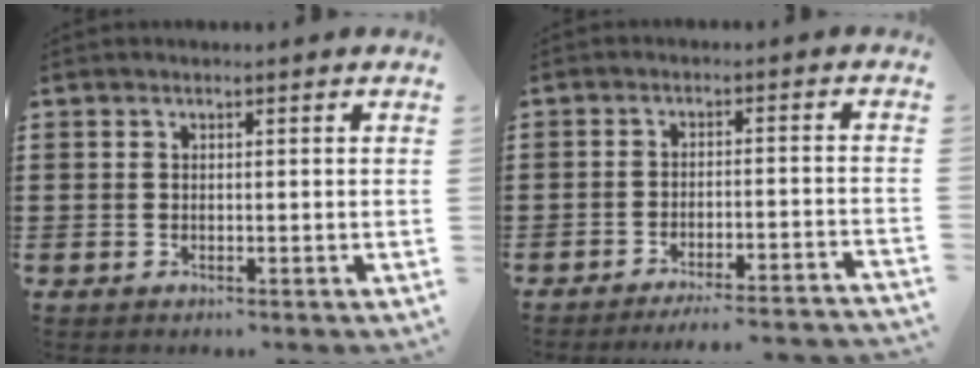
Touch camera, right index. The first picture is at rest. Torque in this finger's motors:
{"motor_torque": [0.82, 0.90, 0.42, 0.08]}